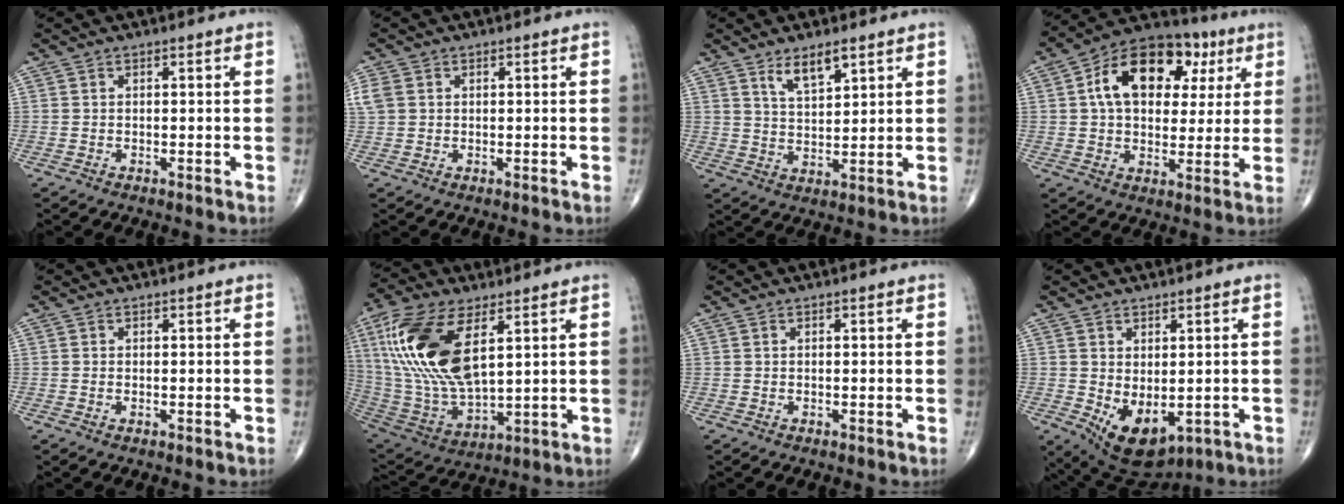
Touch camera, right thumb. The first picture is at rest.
{"total": 3.7, "force": [0.8, 3.0, 1.9], "torque": [-0.054, 0.012, 0.022]}
{"total": 5.9, "force": [3.8, 2.0, 3.9], "torque": [-0.060, -0.029, 0.072]}
{"total": 18.0, "force": [5.4, 11.6, 12.7], "torque": [-0.165, 0.010, 0.078]}
{"total": 0.0}
{"total": 21.7, "force": [7.1, 10.1, 17.8], "torque": [-0.375, -0.027, 0.138]}
{"total": 0.0}
{"total": 8.8, "force": [-1.5, 5.2, 7.0], "torque": [-0.098, -0.005, 0.004]}